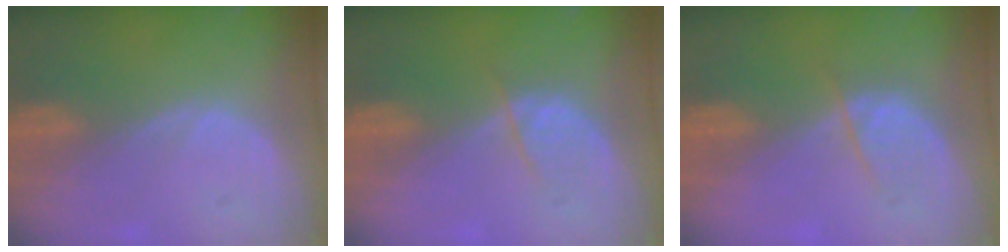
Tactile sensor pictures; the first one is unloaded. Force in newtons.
{"total": 2.1, "press": 2.1, "slide": 0.3}
{"total": 2.6, "press": 2.5, "slide": 0.5}